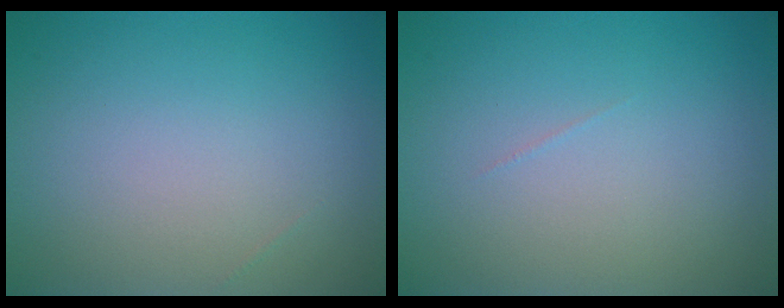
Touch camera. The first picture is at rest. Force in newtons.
{"total": 0.0}